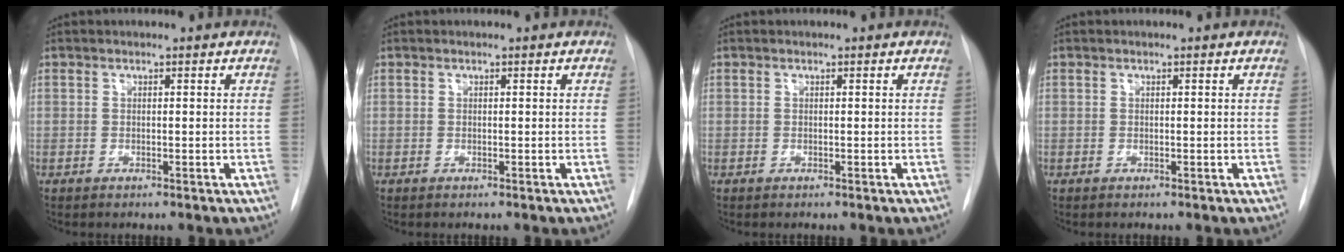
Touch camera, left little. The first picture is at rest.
{"total": 0.0}
{"total": 0.0}
{"total": 0.0}